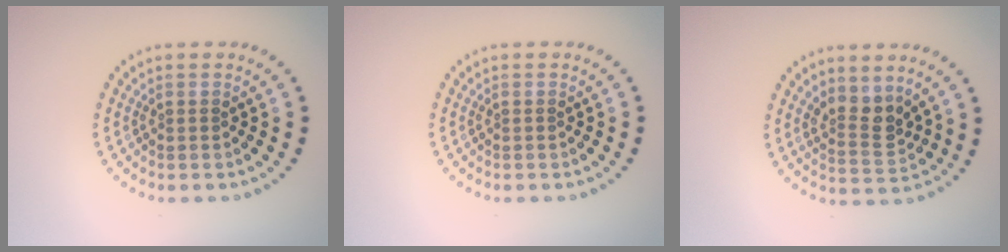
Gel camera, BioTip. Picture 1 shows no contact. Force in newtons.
{"total": 0.0}
{"total": 3.0, "press": 2.6, "slide": 1.5}